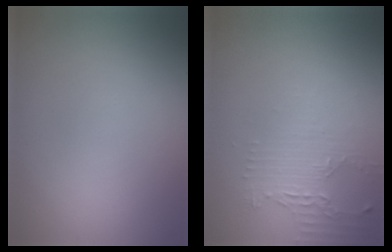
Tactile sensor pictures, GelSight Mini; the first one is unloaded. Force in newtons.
{"total": 2.0, "press": 1.6, "slide": 1.1}